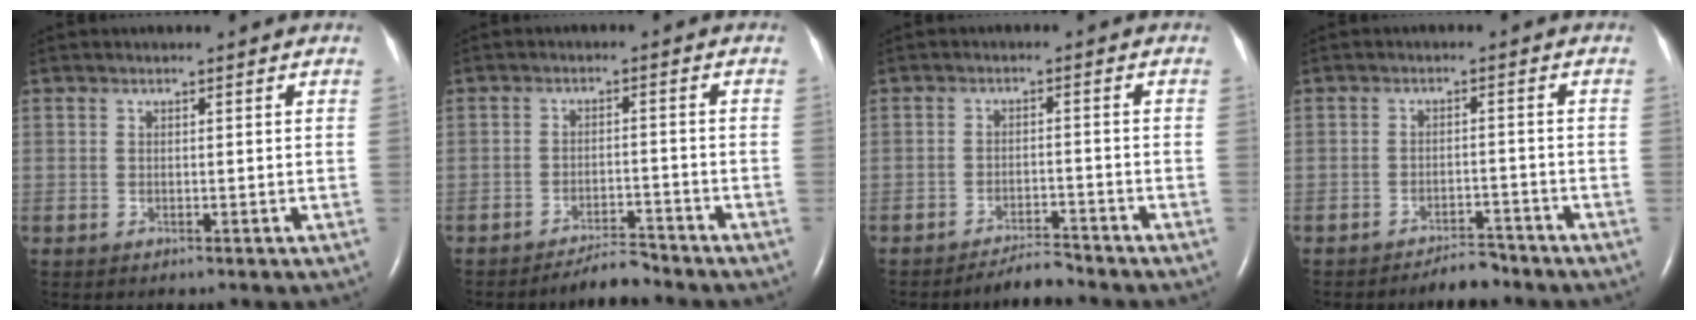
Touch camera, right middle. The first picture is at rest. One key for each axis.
{"total": 3.6, "fx": -3.6, "fy": 0.0, "fz": 0.6, "tx": -0.012, "ty": -0.014, "tz": -0.061}
{"total": 3.2, "fx": -3.2, "fy": -0.1, "fz": 0.4, "tx": -0.009, "ty": -0.016, "tz": -0.054}
{"total": 3.5, "fx": -3.3, "fy": 0.8, "fz": 0.8, "tx": -0.014, "ty": -0.005, "tz": -0.054}